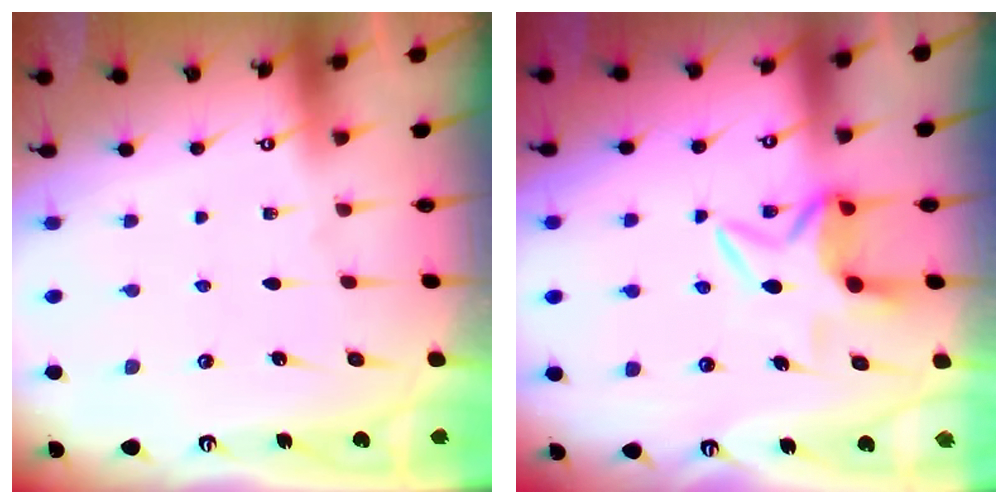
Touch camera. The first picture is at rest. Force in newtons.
{"total": 8.3, "press": 8.3, "slide": 1.0}